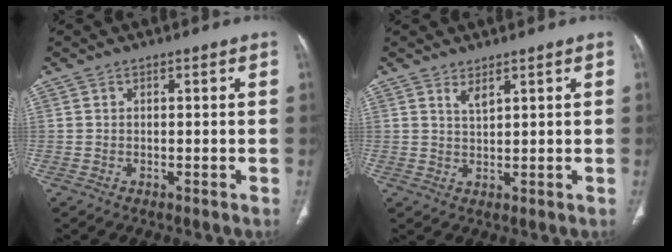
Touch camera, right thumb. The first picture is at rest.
{"total": 2.1, "force": [1.6, 0.5, 1.4], "torque": [-0.023, -0.015, 0.032]}